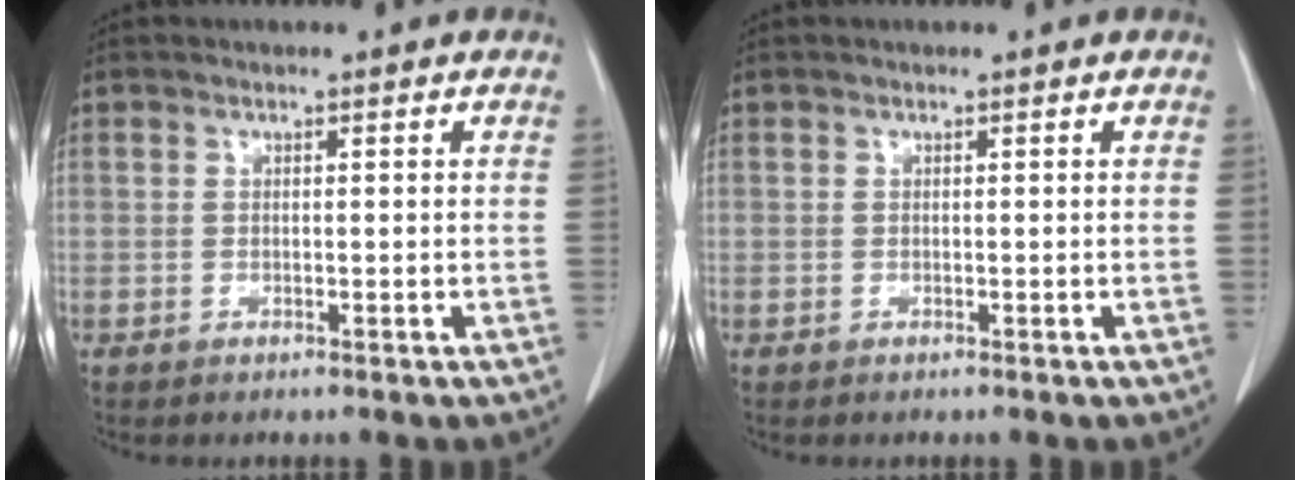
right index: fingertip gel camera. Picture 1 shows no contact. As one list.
[{"total": 0.0}]